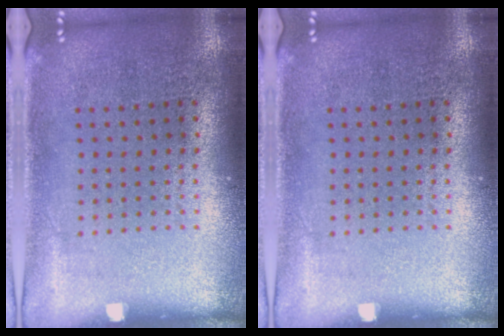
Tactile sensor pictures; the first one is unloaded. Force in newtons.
{"total": 0.0}